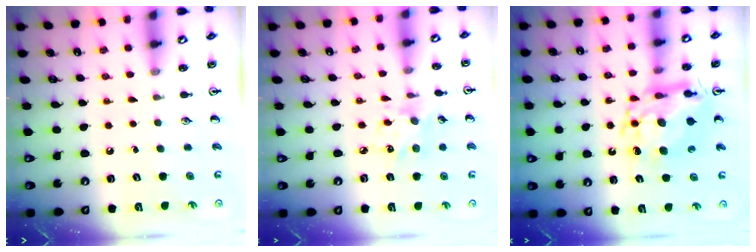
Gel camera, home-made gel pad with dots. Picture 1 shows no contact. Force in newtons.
{"total": 6.3, "press": 6.1, "slide": 1.6}
{"total": 13.4, "press": 13.4, "slide": 1.1}